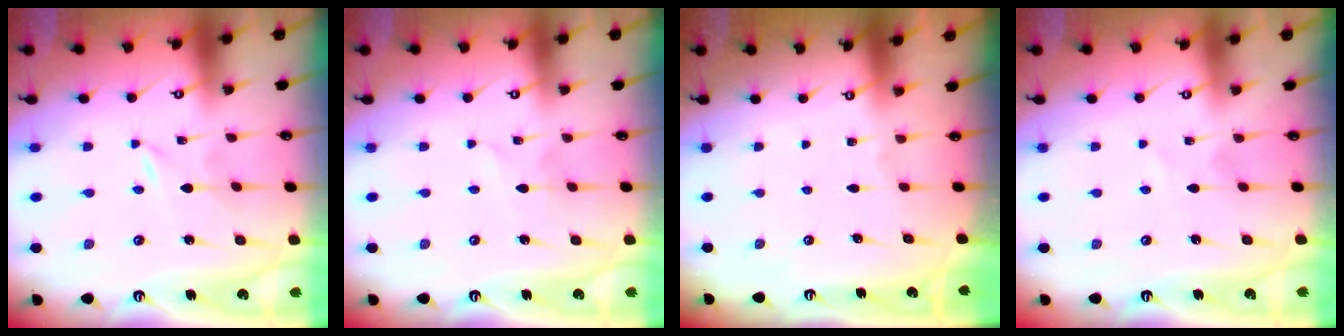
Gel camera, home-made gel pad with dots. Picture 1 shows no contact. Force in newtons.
{"total": 1.6, "press": 1.6, "slide": 0.1}
{"total": 0.0}
{"total": 1.4, "press": 1.4, "slide": 0.3}